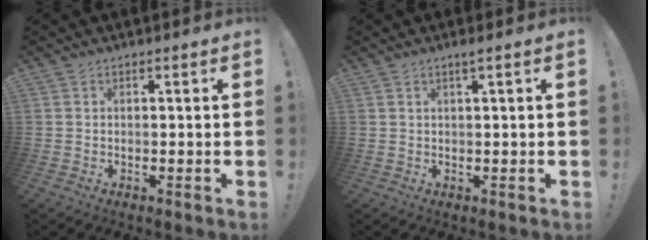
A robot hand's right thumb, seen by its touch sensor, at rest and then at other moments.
{"total": 2.1, "force": [1.1, -0.3, 1.8], "torque": [-0.027, -0.003, 0.015]}